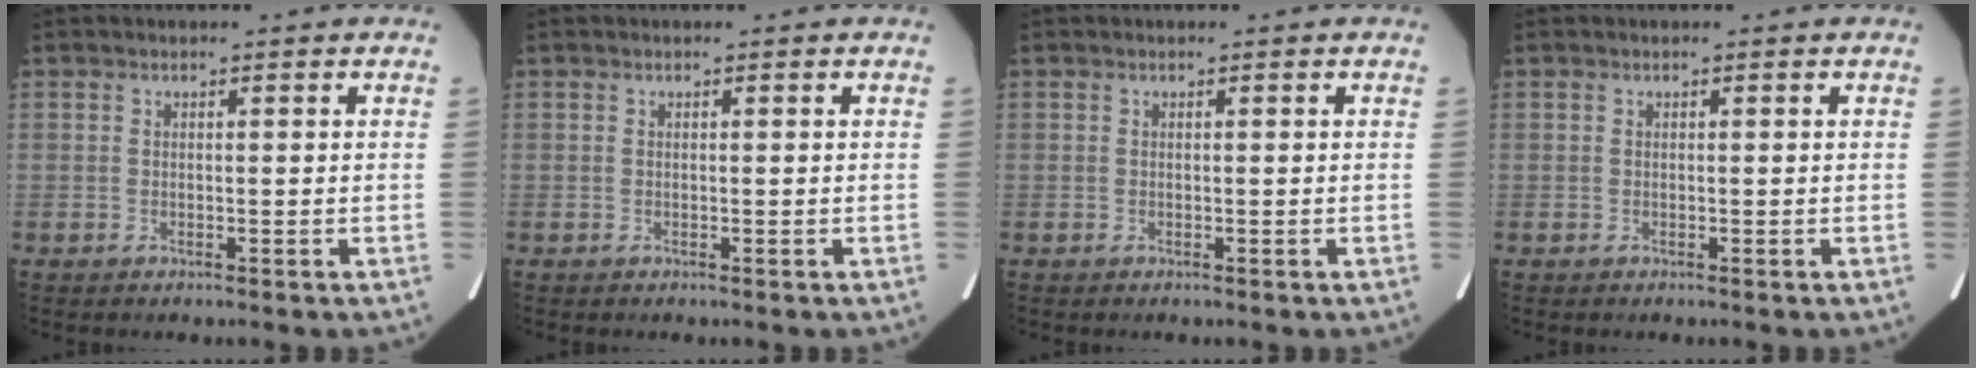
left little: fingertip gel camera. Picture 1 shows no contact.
{"total": 0.0}
{"total": 0.0}
{"total": 0.0}